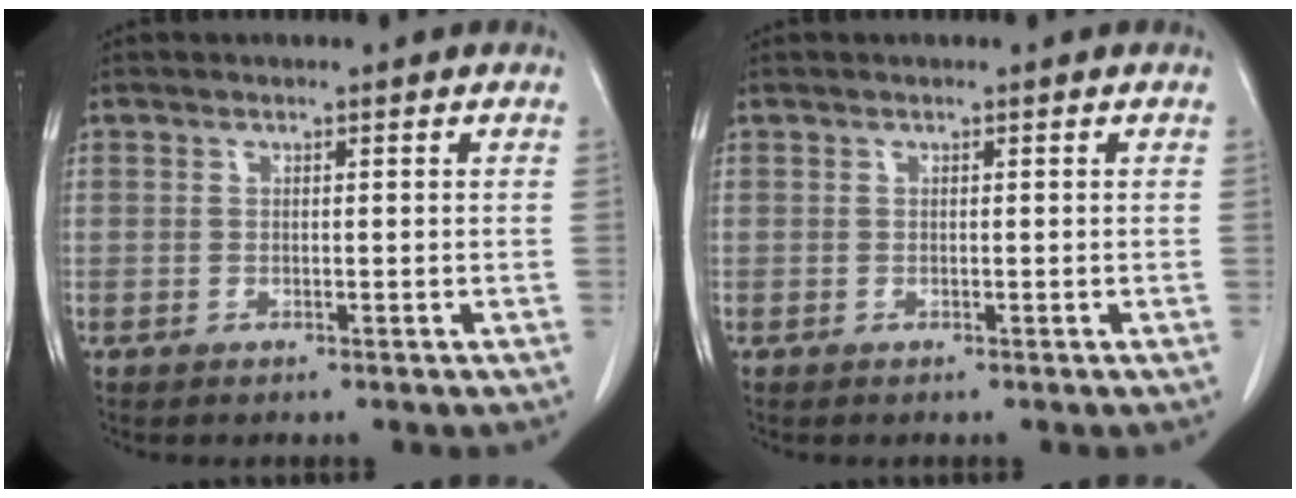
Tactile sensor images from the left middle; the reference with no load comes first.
{"total": 0.0}